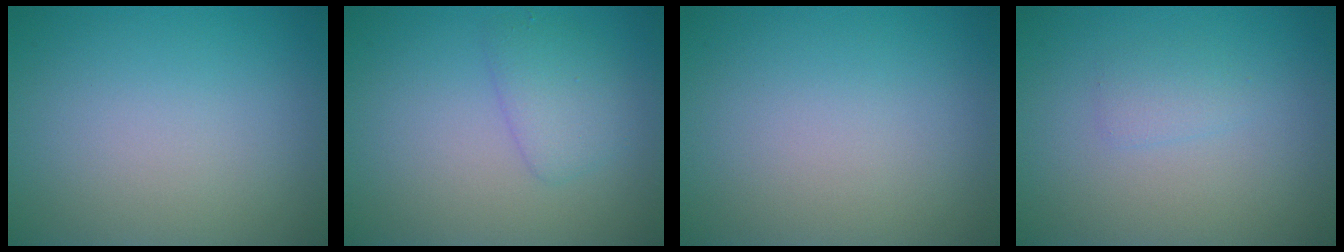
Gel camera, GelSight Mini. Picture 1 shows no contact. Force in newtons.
{"total": 2.2, "press": 2.2, "slide": 0.2}
{"total": 0.0}
{"total": 1.1, "press": 1.1, "slide": 0.0}